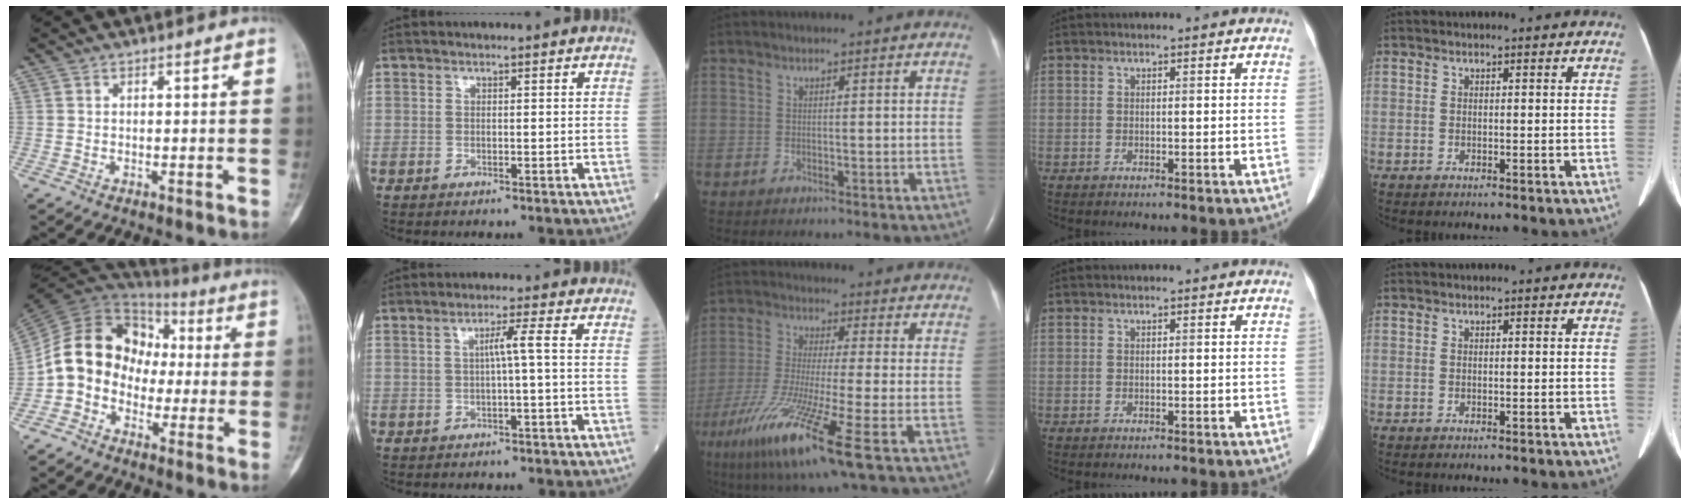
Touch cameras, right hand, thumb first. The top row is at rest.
{"thumb": {"total": 14.0, "force": [-1.6, 11.7, 7.5], "torque": [-0.109, 0.053, -0.038]}, "index": {"total": 2.7, "force": [-0.1, -0.6, 2.7], "torque": [-0.045, 0.005, 0.000]}, "middle": {"total": 14.3, "force": [-6.9, -0.1, 12.5], "torque": [-0.258, -0.044, -0.127]}}